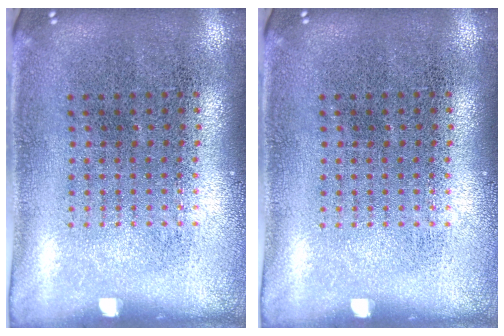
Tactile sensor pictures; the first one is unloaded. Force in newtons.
{"total": 0.0}